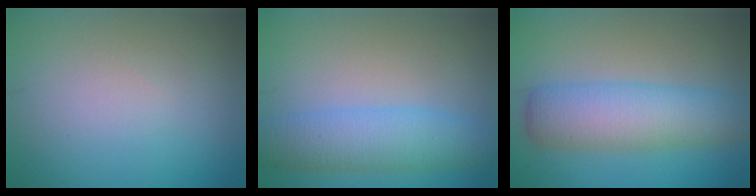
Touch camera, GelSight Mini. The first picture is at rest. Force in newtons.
{"total": 5.1, "press": 5.1, "slide": 0.2}
{"total": 6.1, "press": 6.1, "slide": 0.4}